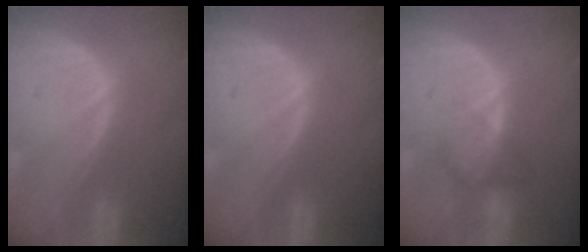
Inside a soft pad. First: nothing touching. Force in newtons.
{"total": 0.0}
{"total": 4.3, "press": 3.7, "slide": 2.1}